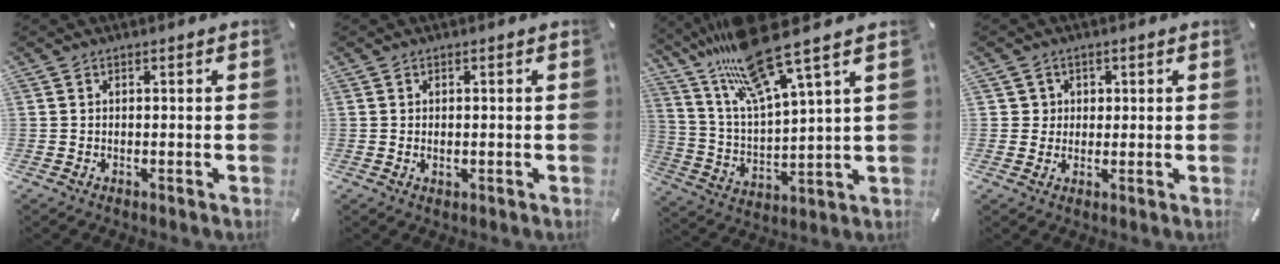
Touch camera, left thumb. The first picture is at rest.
{"total": 1.0, "force": [0.0, 0.6, 0.8], "torque": [-0.008, -0.001, -0.002]}
{"total": 19.1, "force": [13.9, 4.4, 12.3], "torque": [-0.254, -0.080, 0.235]}
{"total": 3.6, "force": [0.8, 3.5, 0.1], "torque": [0.003, 0.001, 0.010]}